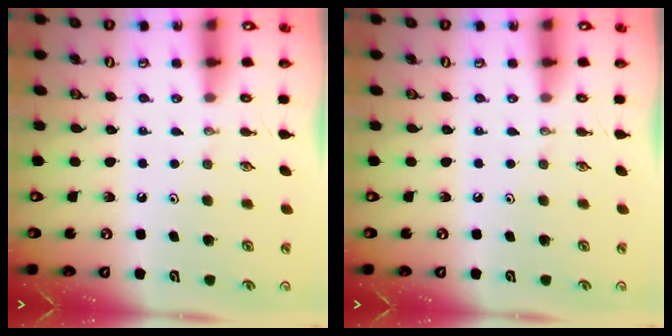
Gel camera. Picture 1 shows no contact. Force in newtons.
{"total": 0.0}